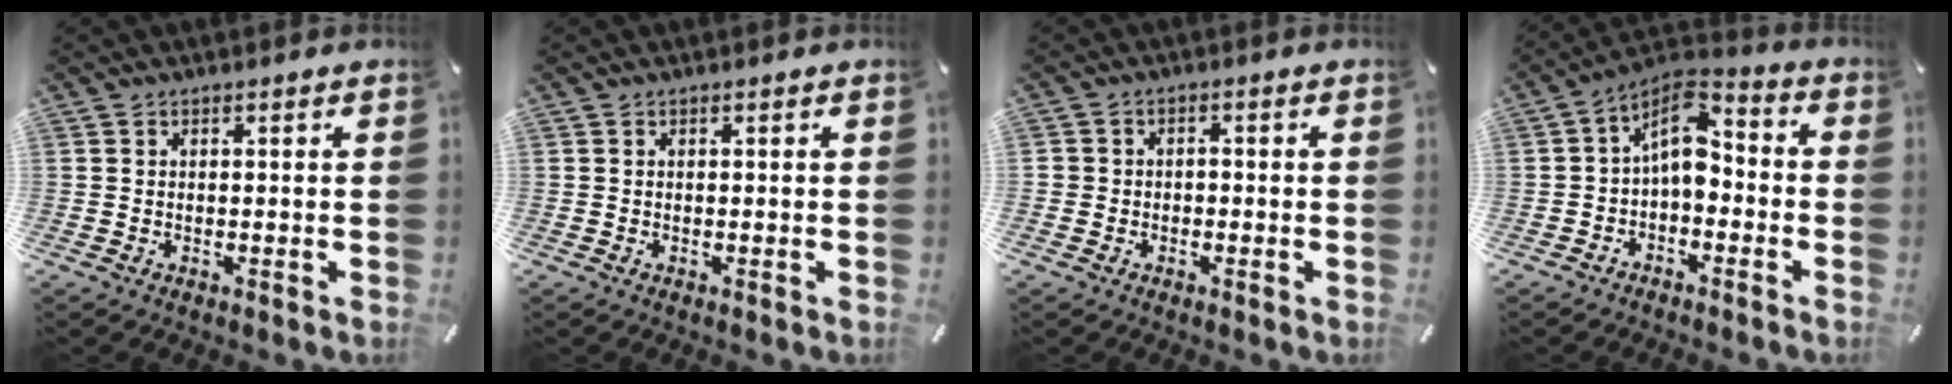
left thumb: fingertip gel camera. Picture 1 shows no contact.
{"total": 0.0}
{"total": 1.9, "force": [-1.0, 1.5, 0.5], "torque": [-0.007, 0.010, -0.022]}
{"total": 8.5, "force": [-0.2, 5.7, 6.3], "torque": [-0.112, -0.006, -0.007]}